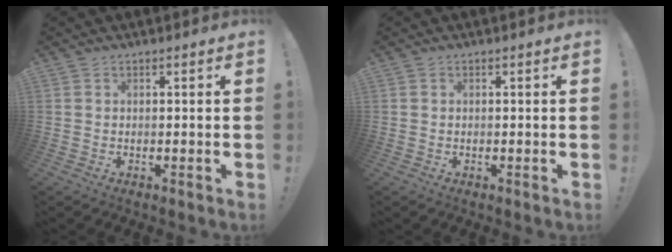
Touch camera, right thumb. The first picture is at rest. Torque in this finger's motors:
{"motor_torque": [-0.33, -0.21, -0.01, 0.24, -0.01]}